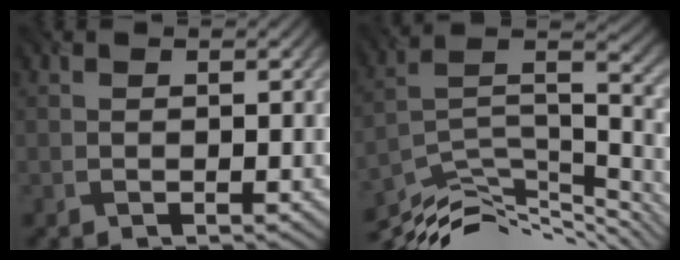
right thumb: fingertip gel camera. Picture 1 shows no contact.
{"total": 12.8, "force": [-8.8, 3.9, 8.4], "torque": [-0.166, 0.001, -0.148]}